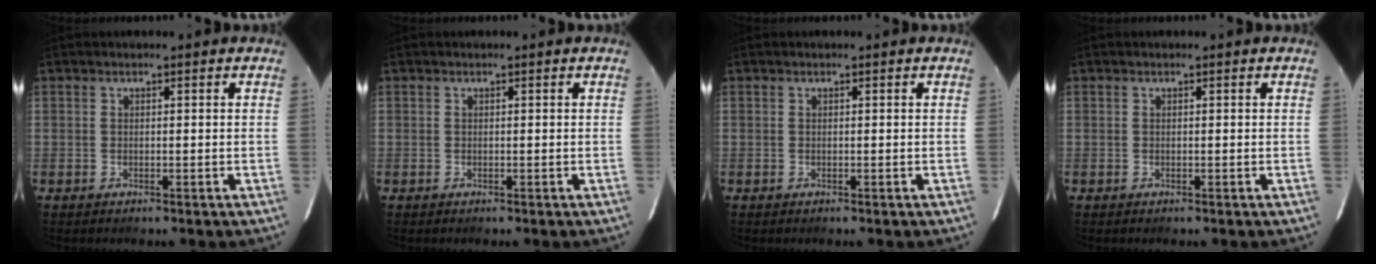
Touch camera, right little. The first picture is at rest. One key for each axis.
{"total": 0.0}
{"total": 0.0}
{"total": 0.0}